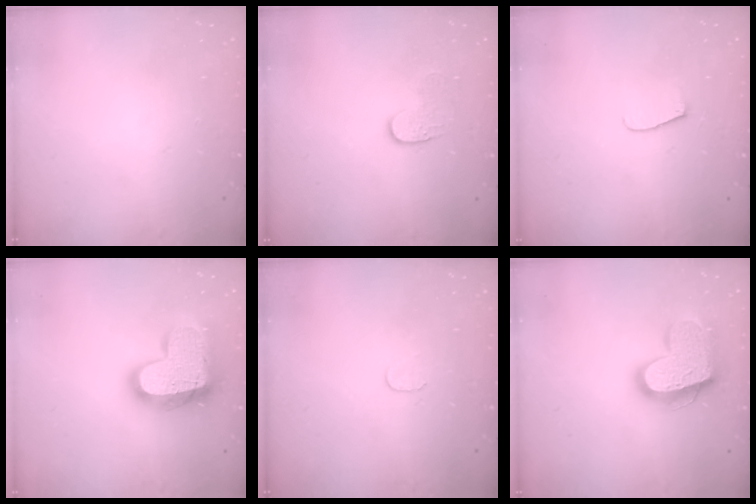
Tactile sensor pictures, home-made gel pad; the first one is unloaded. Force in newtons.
{"total": 3.6, "press": 3.6, "slide": 0.3}
{"total": 6.3, "press": 6.2, "slide": 0.8}
{"total": 19.8, "press": 19.8, "slide": 1.5}
{"total": 3.7, "press": 3.7, "slide": 0.4}
{"total": 17.5, "press": 17.4, "slide": 1.6}